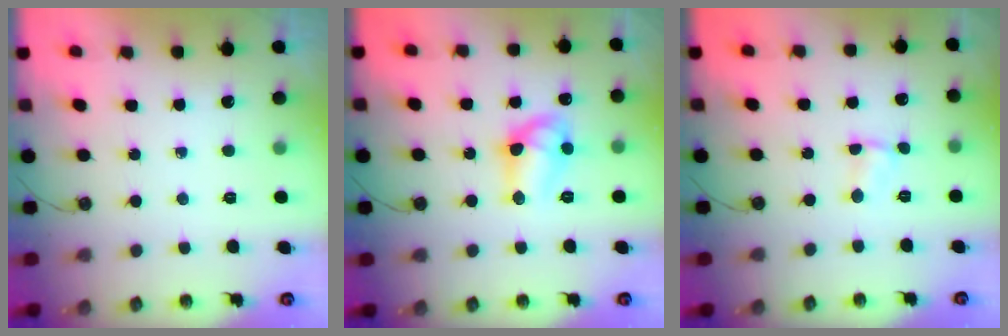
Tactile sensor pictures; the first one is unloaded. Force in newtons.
{"total": 11.6, "press": 11.6, "slide": 1.0}
{"total": 1.5, "press": 1.5, "slide": 0.2}